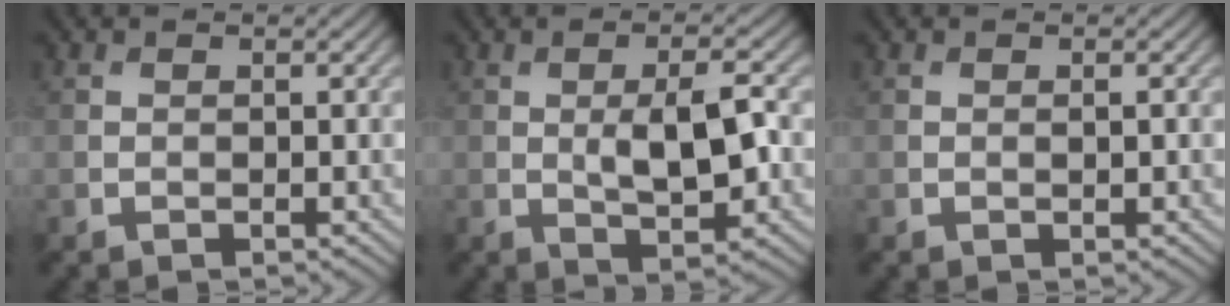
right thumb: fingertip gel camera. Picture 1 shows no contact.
{"total": 6.5, "force": [-0.2, 2.3, 6.0], "torque": [-0.103, 0.001, -0.002]}
{"total": 0.6, "force": [0.0, 0.1, 0.6], "torque": [-0.009, -0.002, 0.000]}